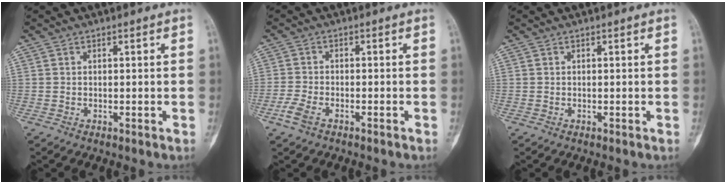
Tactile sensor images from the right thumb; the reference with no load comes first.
{"total": 3.6, "force": [-2.2, 1.6, 2.3], "torque": [-0.060, 0.008, -0.045]}
{"total": 0.0}